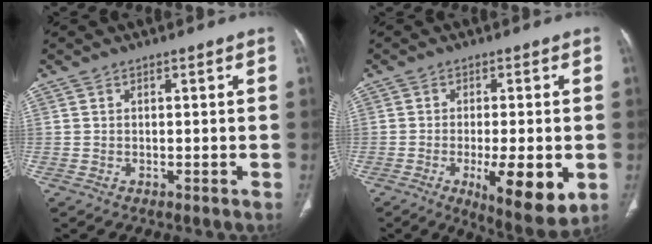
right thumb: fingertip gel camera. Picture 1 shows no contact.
{"total": 12.4, "force": [-3.5, 3.7, 11.3], "torque": [-0.162, -0.019, -0.045]}